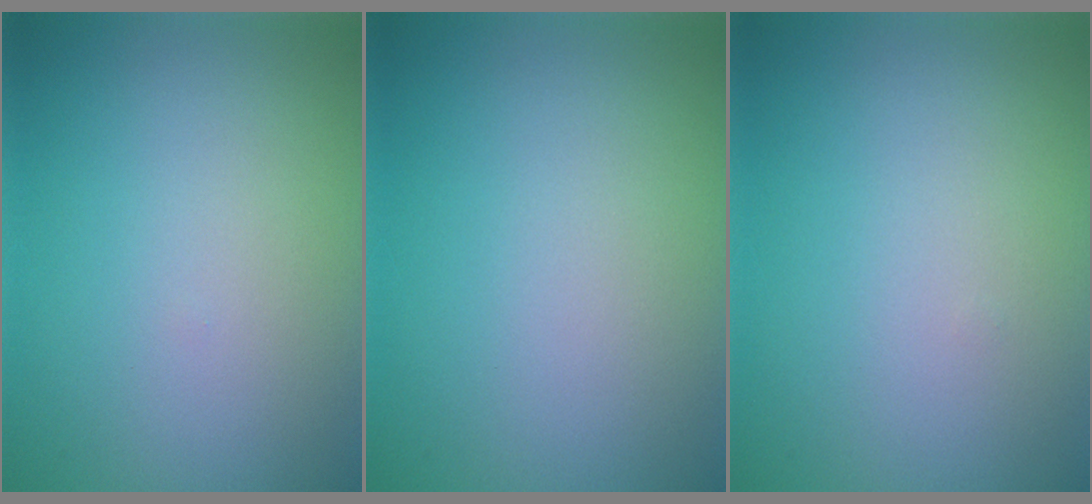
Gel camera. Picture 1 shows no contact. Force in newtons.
{"total": 0.0}
{"total": 0.0}